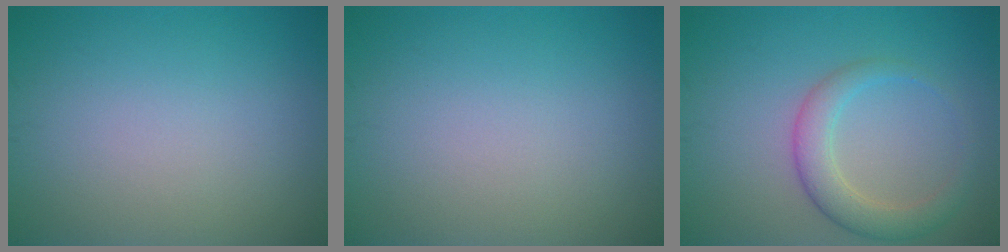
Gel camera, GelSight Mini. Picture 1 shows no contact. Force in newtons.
{"total": 0.0}
{"total": 3.5, "press": 3.5, "slide": 0.2}